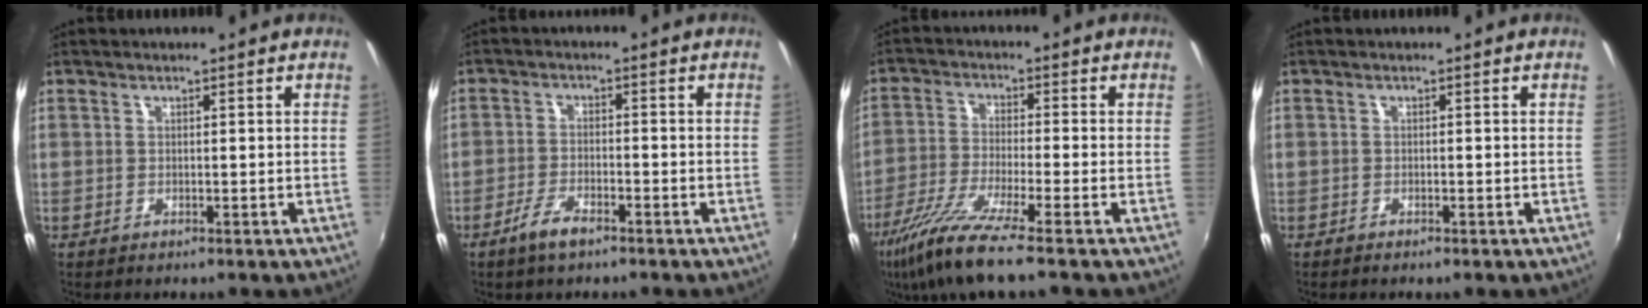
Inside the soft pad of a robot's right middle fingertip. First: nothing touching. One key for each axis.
{"total": 4.5, "fx": -3.2, "fy": 1.2, "fz": 2.9, "tx": -0.072, "ty": -0.003, "tz": -0.061}
{"total": 11.6, "fx": -8.3, "fy": 0.0, "fz": 8.1, "tx": -0.174, "ty": -0.034, "tz": -0.155}
{"total": 0.7, "fx": -0.6, "fy": 0.1, "fz": 0.4, "tx": -0.009, "ty": -0.001, "tz": -0.010}